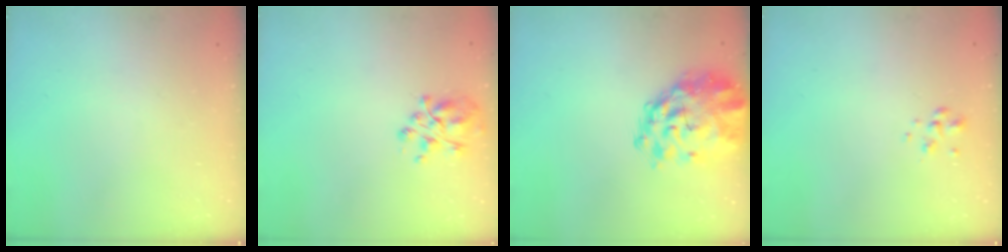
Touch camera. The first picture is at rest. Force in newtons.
{"total": 6.8, "press": 6.6, "slide": 1.6}
{"total": 3.8, "press": 3.6, "slide": 1.2}
{"total": 1.8, "press": 1.7, "slide": 0.5}